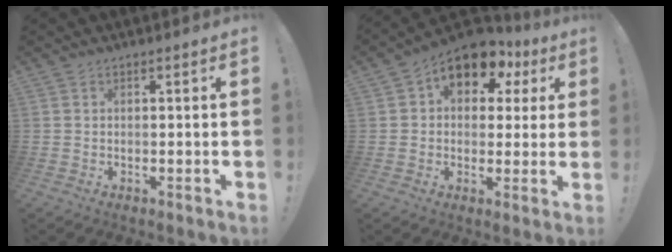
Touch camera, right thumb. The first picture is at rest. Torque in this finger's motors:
{"motor_torque": [0.81, 2.69, 0.76, -0.55, 0.05]}